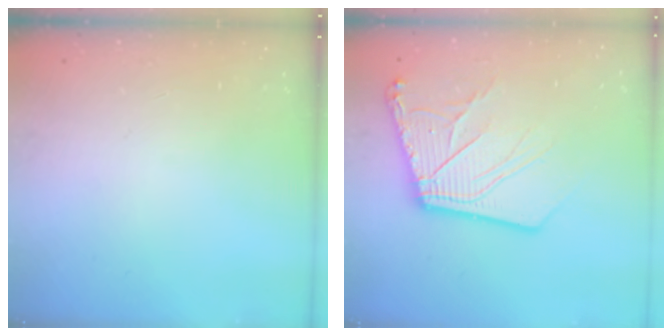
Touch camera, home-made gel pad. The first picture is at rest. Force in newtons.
{"total": 16.4, "press": 16.2, "slide": 2.4}